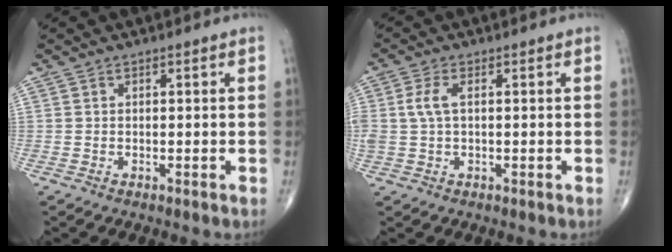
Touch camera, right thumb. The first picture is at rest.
{"total": 4.1, "force": [0.7, 2.0, 3.5], "torque": [-0.097, 0.010, 0.013]}